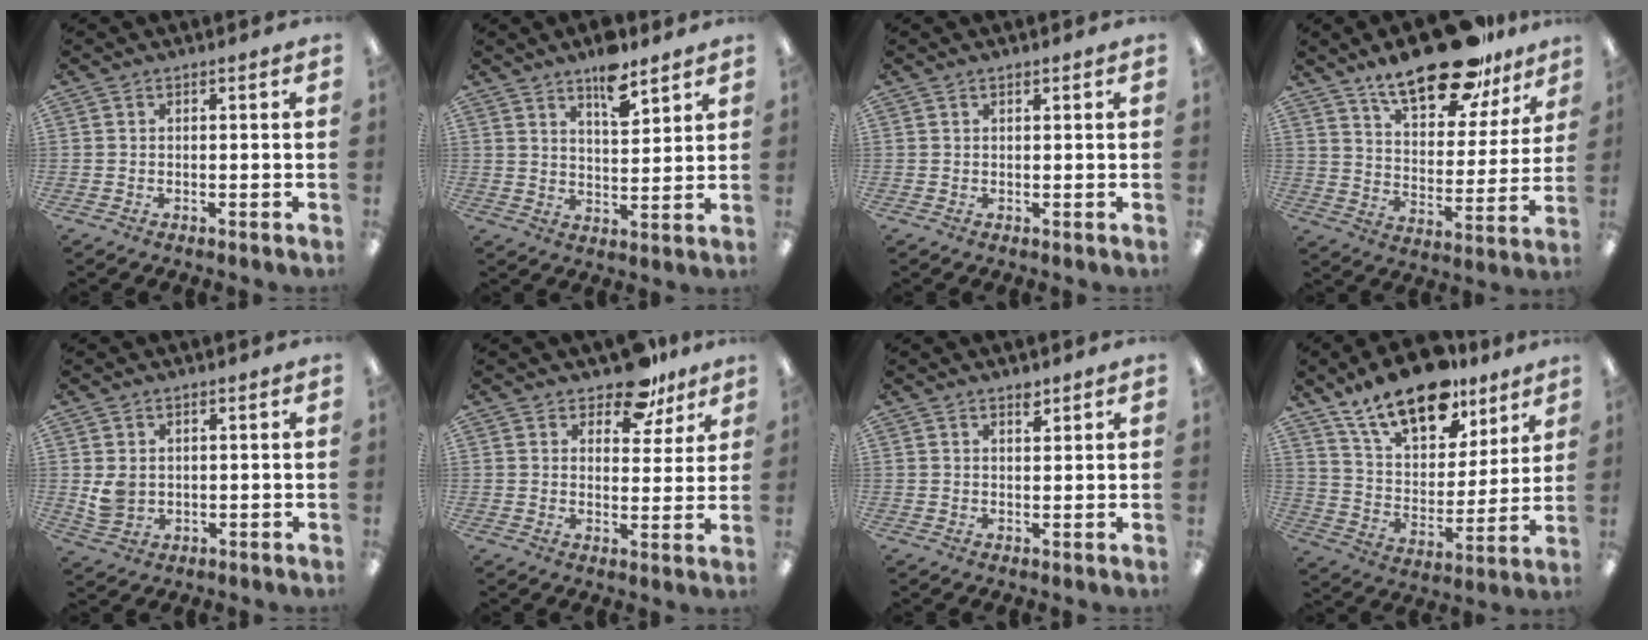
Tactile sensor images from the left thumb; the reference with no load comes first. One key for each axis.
{"total": 8.9, "fx": 6.5, "fy": 3.4, "fz": 5.1, "tx": -0.069, "ty": -0.041, "tz": 0.108}
{"total": 0.6, "fx": 0.5, "fy": 0.2, "fz": 0.3, "tx": -0.006, "ty": 0.001, "tz": 0.009}
{"total": 21.9, "fx": 16.2, "fy": 8.6, "fz": 11.9, "tx": -0.178, "ty": -0.095, "tz": 0.275}
{"total": 4.5, "fx": 1.5, "fy": 3.6, "fz": 2.4, "tx": -0.039, "ty": 0.003, "tz": 0.031}
{"total": 11.0, "fx": 9.2, "fy": 4.4, "fz": 4.0, "tx": -0.059, "ty": -0.060, "tz": 0.167}
{"total": 2.6, "fx": 2.0, "fy": 1.0, "fz": 1.2, "tx": -0.010, "ty": -0.009, "tz": 0.034}
{"total": 19.6, "fx": 14.2, "fy": 9.0, "fz": 10.0, "tx": -0.173, "ty": -0.083, "tz": 0.251}